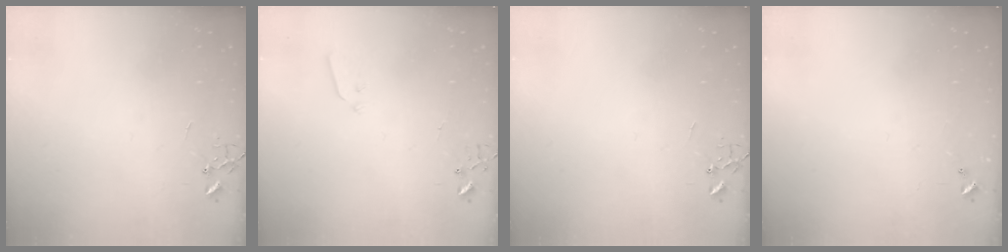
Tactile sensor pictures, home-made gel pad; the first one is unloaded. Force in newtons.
{"total": 3.6, "press": 3.6, "slide": 0.6}
{"total": 0.0}
{"total": 0.0}